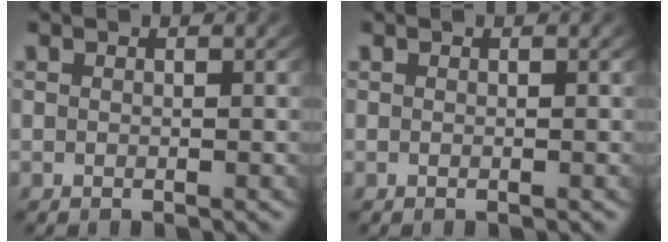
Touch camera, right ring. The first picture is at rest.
{"total": 0.0}